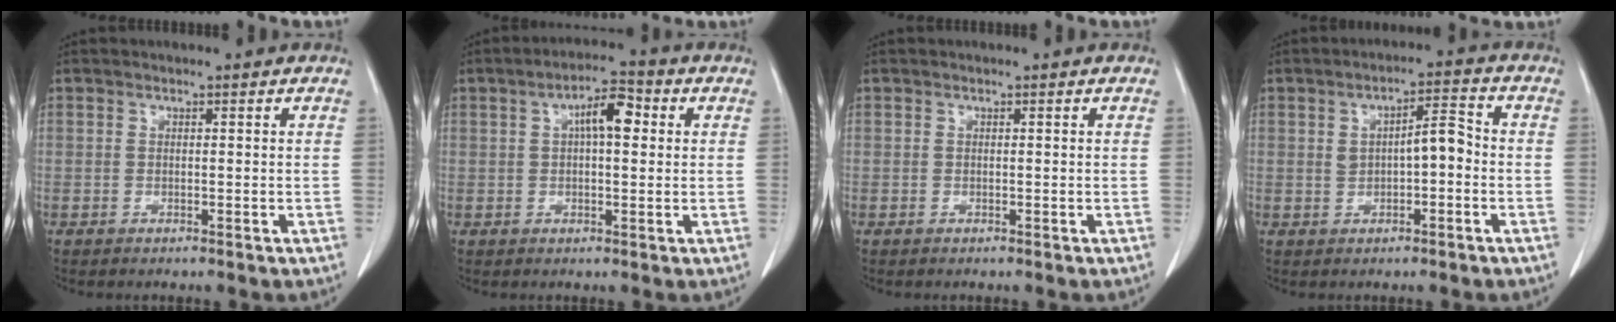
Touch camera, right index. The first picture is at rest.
{"total": 5.9, "force": [1.4, 1.9, 5.4], "torque": [-0.092, 0.018, 0.021]}
{"total": 0.0}
{"total": 5.1, "force": [-0.1, 1.7, 4.8], "torque": [-0.080, 0.023, 0.002]}